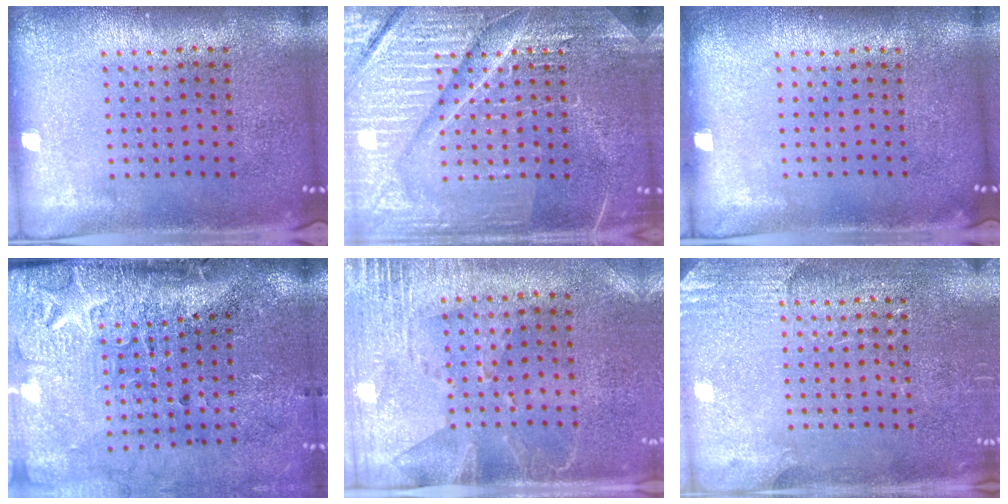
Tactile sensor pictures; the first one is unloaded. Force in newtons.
{"total": 7.4, "press": 7.3, "slide": 1.0}
{"total": 0.0}
{"total": 4.5, "press": 3.6, "slide": 2.8}
{"total": 2.7, "press": 2.3, "slide": 1.5}
{"total": 2.8, "press": 2.7, "slide": 0.8}